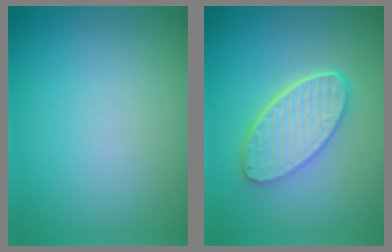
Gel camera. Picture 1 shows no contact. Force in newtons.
{"total": 5.7, "press": 4.4, "slide": 3.6}